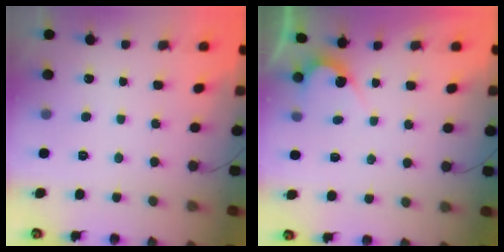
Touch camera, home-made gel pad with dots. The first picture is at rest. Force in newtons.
{"total": 2.8, "press": 2.8, "slide": 0.2}